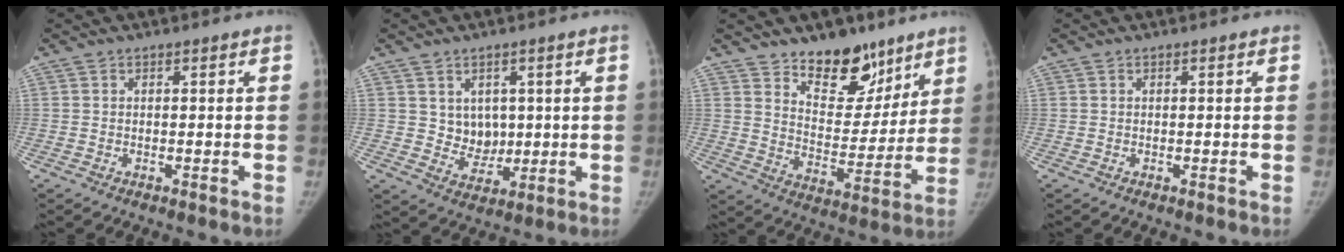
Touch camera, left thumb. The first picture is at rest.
{"total": 5.7, "force": [1.3, 4.9, 2.8], "torque": [-0.011, -0.013, 0.034]}
{"total": 14.8, "force": [10.6, 8.0, 6.6], "torque": [-0.038, -0.073, 0.174]}
{"total": 0.0}